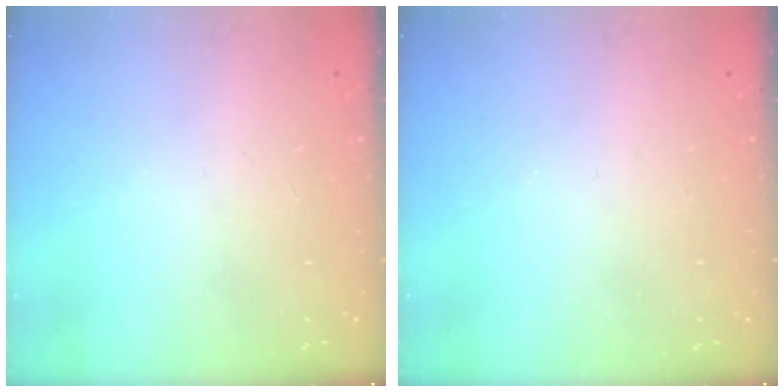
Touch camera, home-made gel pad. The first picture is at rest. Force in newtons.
{"total": 0.0}